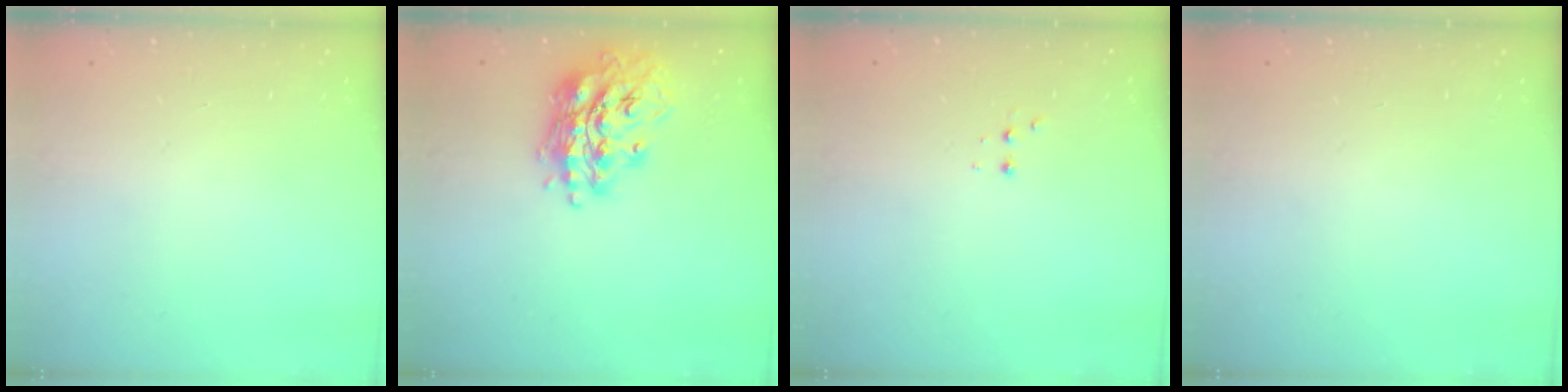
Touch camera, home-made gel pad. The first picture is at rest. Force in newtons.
{"total": 17.4, "press": 17.4, "slide": 1.4}
{"total": 2.4, "press": 2.2, "slide": 0.9}
{"total": 0.6, "press": 0.0, "slide": 0.6}